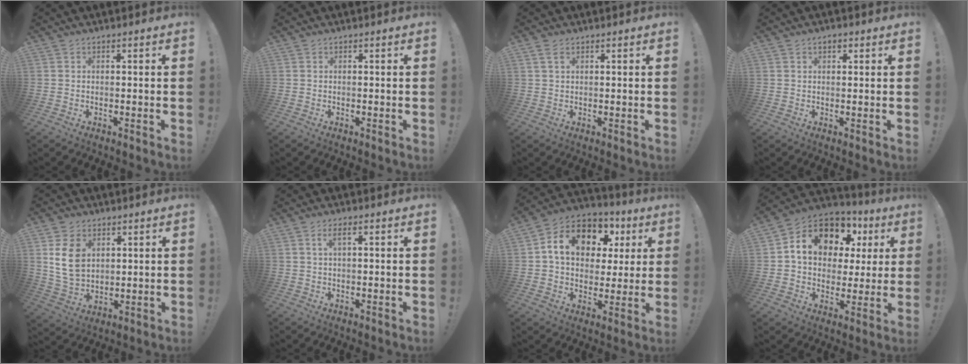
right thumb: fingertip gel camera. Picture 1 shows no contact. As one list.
[{"total": 0.0}, {"total": 2.6, "force": [1.3, 1.4, 1.8], "torque": [-0.033, 0.002, 0.023]}, {"total": 1.6, "force": [0.9, 1.0, 1.0], "torque": [-0.011, 0.000, 0.014]}, {"total": 10.7, "force": [3.8, 7.9, 6.2], "torque": [-0.118, -0.012, 0.074]}, {"total": 2.8, "force": [1.1, 0.8, 2.5], "torque": [-0.043, 0.001, 0.016]}, {"total": 15.9, "force": [6.1, 11.3, 9.3], "torque": [-0.148, -0.017, 0.116]}, {"total": 15.1, "force": [6.6, 10.6, 8.5], "torque": [-0.137, -0.032, 0.125]}]